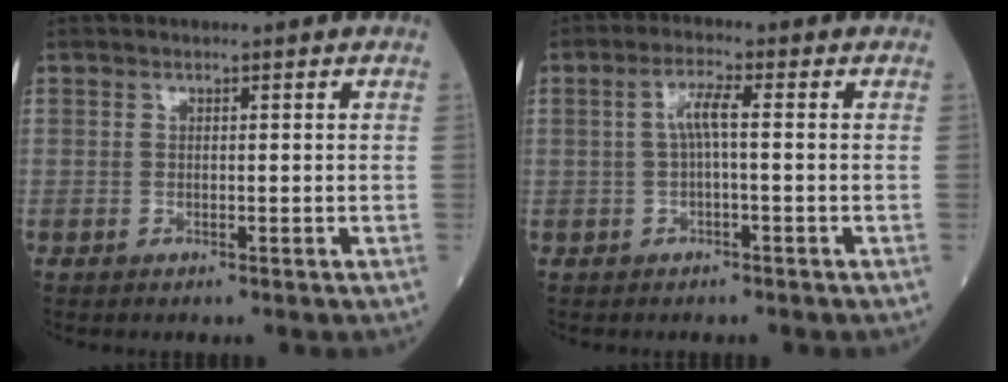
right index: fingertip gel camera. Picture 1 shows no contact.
{"total": 3.5, "force": [0.1, 0.3, 3.5], "torque": [-0.067, 0.011, 0.003]}